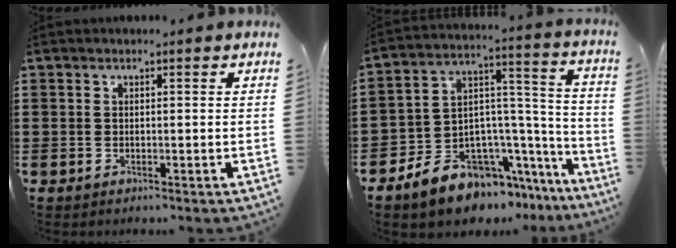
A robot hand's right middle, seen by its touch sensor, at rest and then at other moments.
{"total": 9.6, "force": [-8.1, 4.7, 2.1], "torque": [-0.059, 0.011, -0.155]}